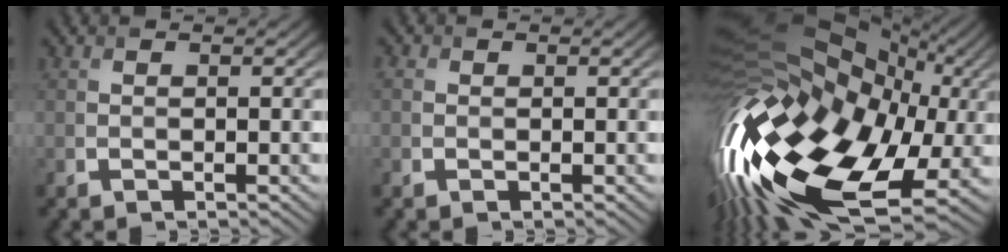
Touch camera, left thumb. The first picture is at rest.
{"total": 1.3, "force": [0.2, 1.1, 0.6], "torque": [-0.019, -0.001, 0.006]}
{"total": 20.1, "force": [-2.5, 12.9, 15.2], "torque": [-0.332, -0.032, -0.029]}